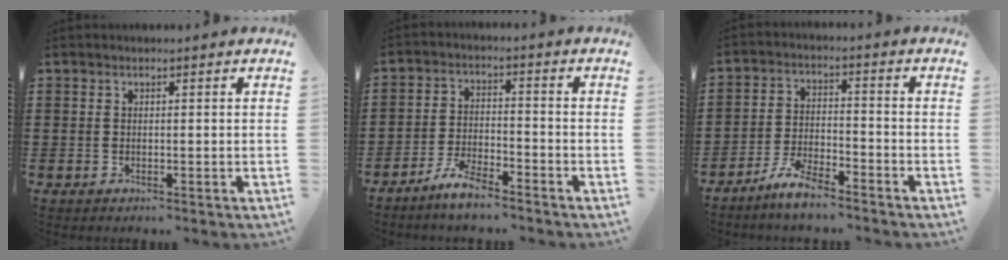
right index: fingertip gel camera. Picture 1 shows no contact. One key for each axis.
{"total": 5.1, "fx": -4.6, "fy": 0.8, "fz": 2.1, "tx": -0.056, "ty": 0.001, "tz": -0.094}
{"total": 5.6, "fx": -5.1, "fy": 0.9, "fz": 2.3, "tx": -0.058, "ty": 0.003, "tz": -0.100}